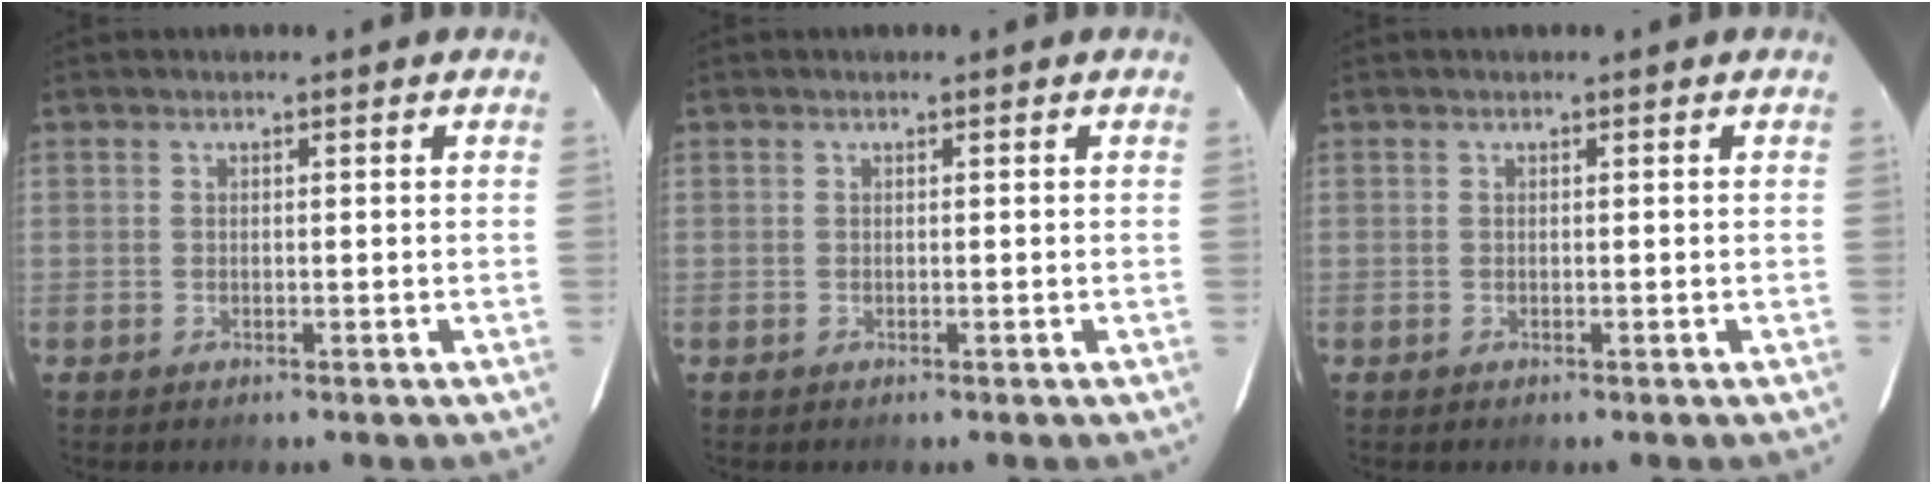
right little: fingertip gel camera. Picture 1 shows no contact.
{"total": 0.0}
{"total": 0.0}